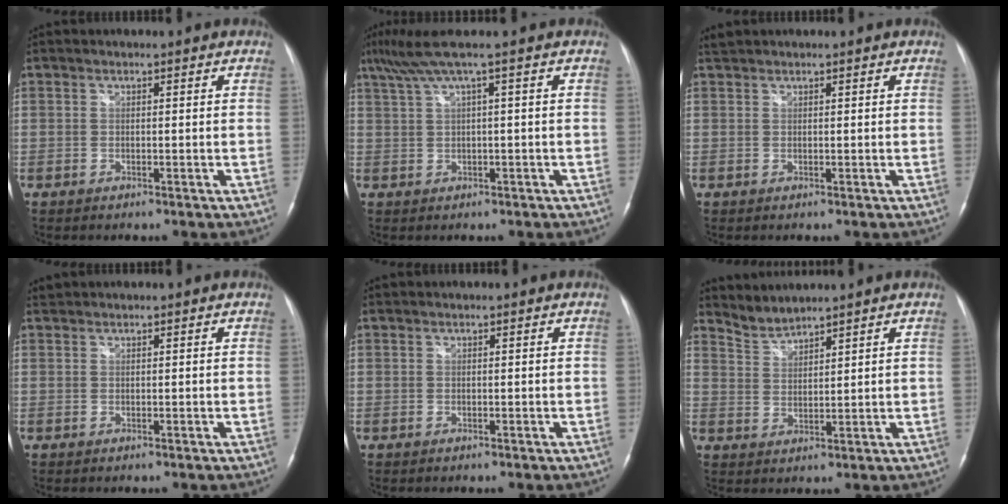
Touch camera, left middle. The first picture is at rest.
{"total": 5.1, "force": [2.7, -1.0, 4.2], "torque": [-0.093, 0.027, 0.058]}
{"total": 0.9, "force": [0.9, 0.1, 0.0], "torque": [-0.008, 0.013, 0.024]}
{"total": 0.6, "force": [0.6, 0.1, -0.1], "torque": [-0.006, 0.014, 0.015]}
{"total": 0.0}
{"total": 3.5, "force": [3.4, -0.3, -0.3], "torque": [0.001, 0.000, 0.075]}